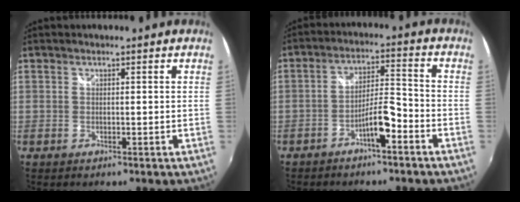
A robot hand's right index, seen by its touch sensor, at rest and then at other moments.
{"total": 6.2, "force": [-4.0, 0.9, 4.6], "torque": [-0.086, 0.011, -0.064]}